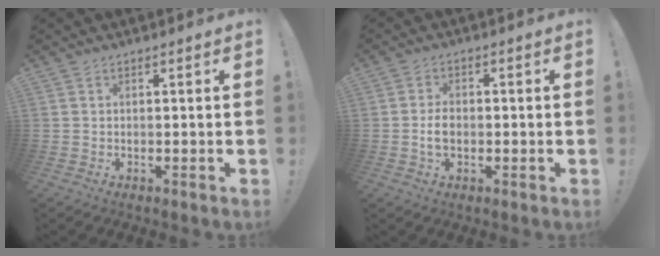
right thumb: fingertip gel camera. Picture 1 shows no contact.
{"total": 4.1, "force": [-0.7, 2.6, 3.1], "torque": [-0.044, 0.002, -0.015]}